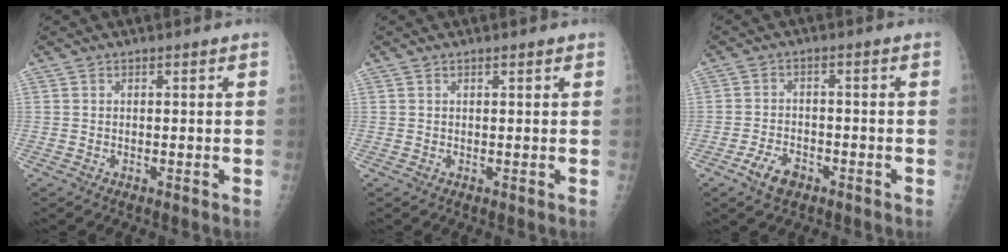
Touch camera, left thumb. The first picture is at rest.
{"total": 0.7, "force": [0.5, 0.2, 0.5], "torque": [-0.006, -0.001, 0.007]}
{"total": 4.9, "force": [-2.9, 2.7, 2.7], "torque": [-0.049, 0.017, -0.050]}